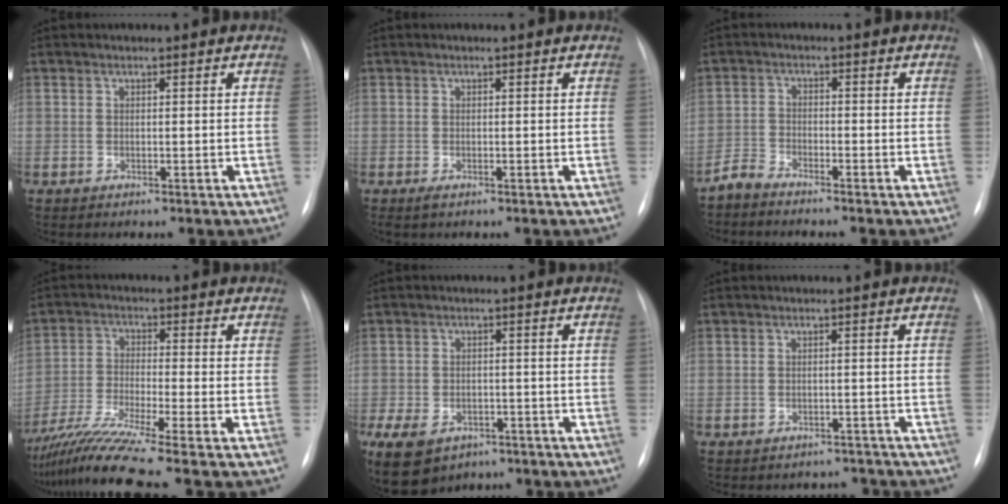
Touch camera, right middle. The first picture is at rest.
{"total": 0.6, "force": [-0.3, 0.2, 0.5], "torque": [-0.009, -0.002, -0.005]}
{"total": 2.6, "force": [-2.6, 0.3, 0.2], "torque": [-0.006, -0.008, -0.054]}
{"total": 10.2, "force": [-8.1, -2.1, 5.9], "torque": [-0.114, -0.029, -0.146]}
{"total": 19.6, "force": [-10.3, 14.1, 8.9], "torque": [-0.280, -0.017, -0.138]}
{"total": 3.7, "force": [-3.3, 1.6, -0.7], "torque": [0.014, 0.018, -0.042]}